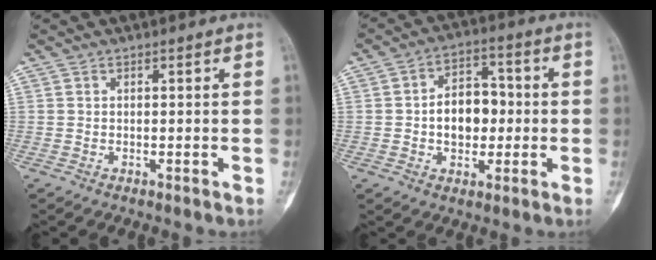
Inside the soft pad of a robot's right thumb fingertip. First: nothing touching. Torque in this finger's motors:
{"motor_torque": [0.79, 0.77, 0.13, -0.09, 0.02]}